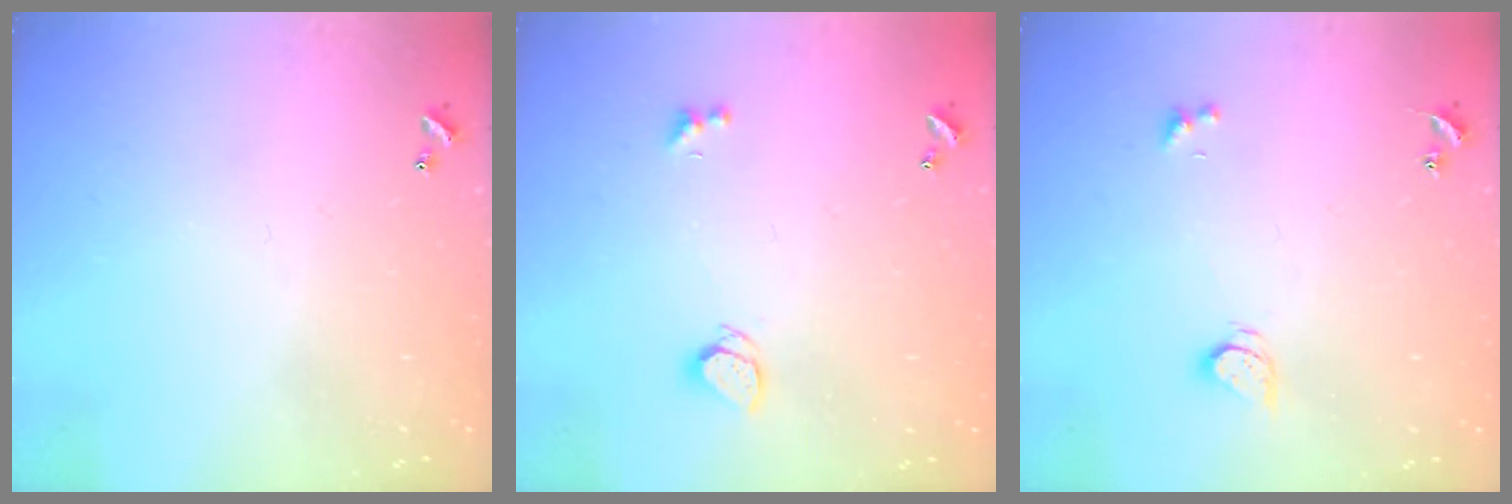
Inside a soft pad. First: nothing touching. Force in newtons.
{"total": 2.3, "press": 2.2, "slide": 0.7}
{"total": 2.5, "press": 2.5, "slide": 0.5}